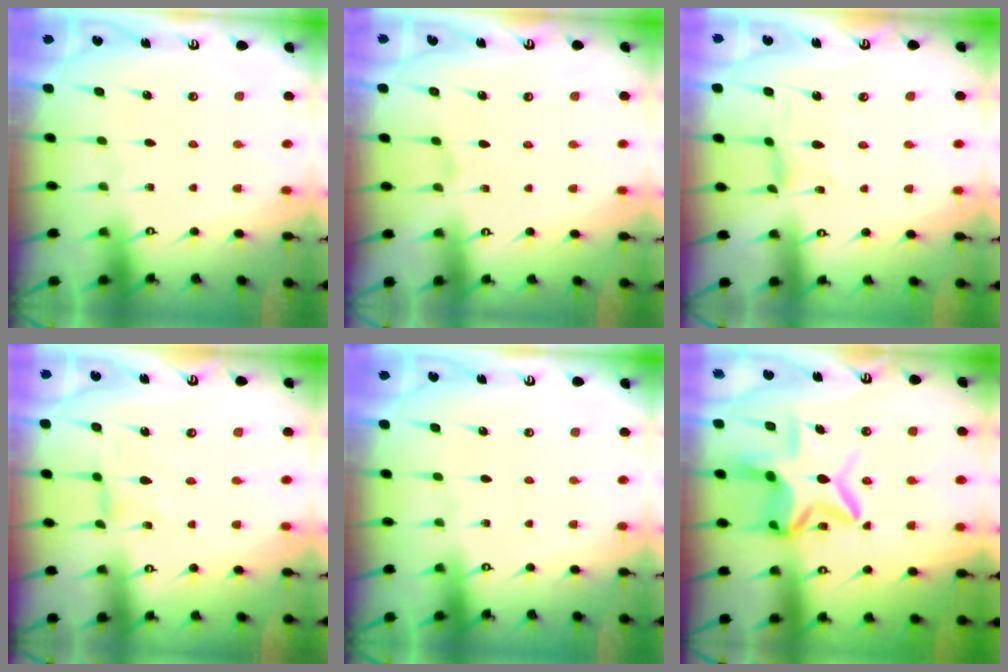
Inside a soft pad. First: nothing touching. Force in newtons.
{"total": 0.7, "press": 0.6, "slide": 0.3}
{"total": 1.2, "press": 1.1, "slide": 0.2}
{"total": 0.0}
{"total": 0.0}
{"total": 12.4, "press": 12.3, "slide": 1.5}